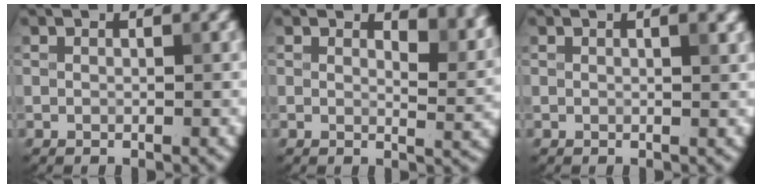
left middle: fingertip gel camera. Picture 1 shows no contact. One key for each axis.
{"total": 3.7, "fx": 2.4, "fy": 1.6, "fz": 2.3, "tx": -0.030, "ty": -0.008, "tz": 0.027}
{"total": 1.2, "fx": 0.4, "fy": 0.3, "fz": 1.1, "tx": -0.013, "ty": 0.000, "tz": 0.006}